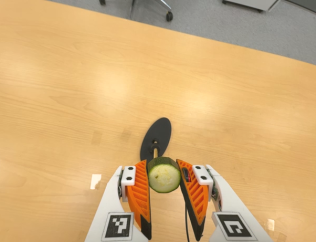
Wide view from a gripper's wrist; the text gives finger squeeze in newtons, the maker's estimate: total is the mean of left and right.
{"total": 11.6, "left": 12.8, "right": 10.3}